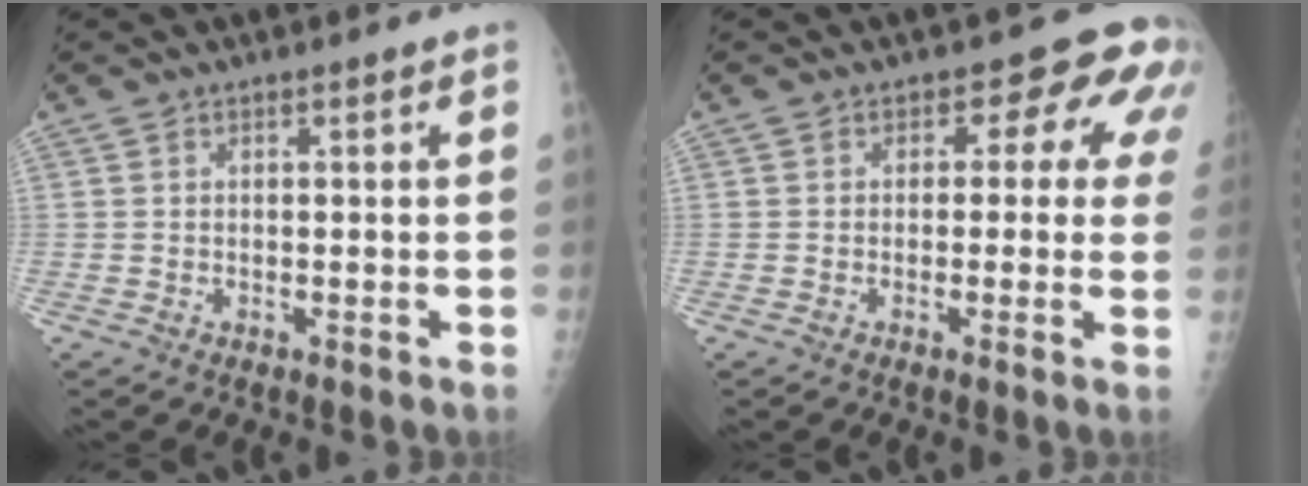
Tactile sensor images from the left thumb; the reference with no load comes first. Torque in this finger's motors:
{"motor_torque": [0.09, 0.28, -0.08, -0.08, 0.07]}